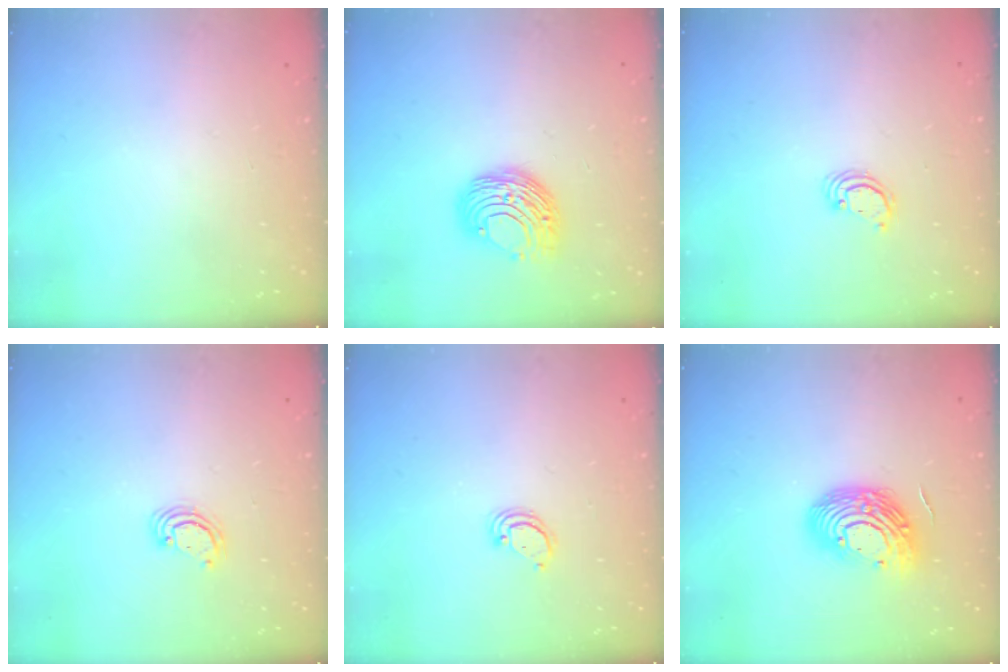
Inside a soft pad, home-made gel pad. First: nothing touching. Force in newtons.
{"total": 9.2, "press": 9.2, "slide": 0.4}
{"total": 2.6, "press": 2.6, "slide": 0.2}
{"total": 2.8, "press": 2.8, "slide": 0.3}
{"total": 2.8, "press": 2.8, "slide": 0.2}
{"total": 14.0, "press": 13.9, "slide": 1.1}